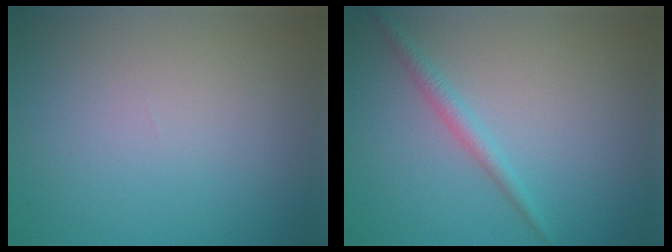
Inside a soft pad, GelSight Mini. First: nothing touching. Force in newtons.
{"total": 1.6, "press": 1.6, "slide": 0.1}